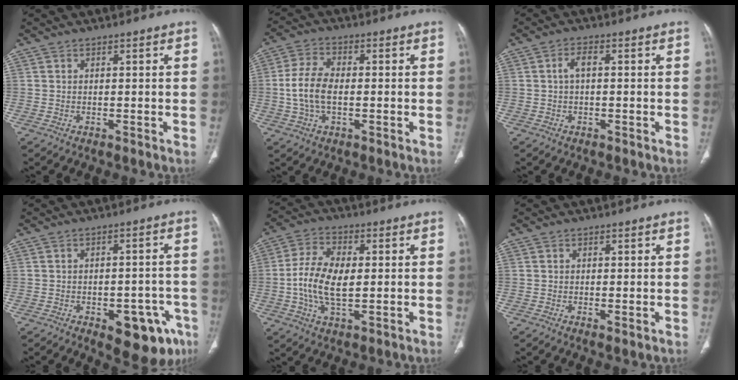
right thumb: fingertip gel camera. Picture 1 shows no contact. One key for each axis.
{"total": 8.3, "fx": -0.5, "fy": 4.7, "fz": 6.9, "tx": -0.149, "ty": 0.012, "tz": -0.013}
{"total": 2.3, "fx": 0.1, "fy": 1.0, "fz": 2.1, "tx": -0.040, "ty": 0.007, "tz": -0.002}
{"total": 11.3, "fx": -5.5, "fy": 5.9, "fz": 7.9, "tx": -0.058, "ty": 0.023, "tz": -0.062}
{"total": 11.0, "fx": -0.2, "fy": 5.8, "fz": 9.4, "tx": -0.191, "ty": 0.005, "tz": -0.005}
{"total": 1.2, "fx": -0.2, "fy": 0.4, "fz": 1.1, "tx": -0.024, "ty": -0.006, "tz": -0.004}